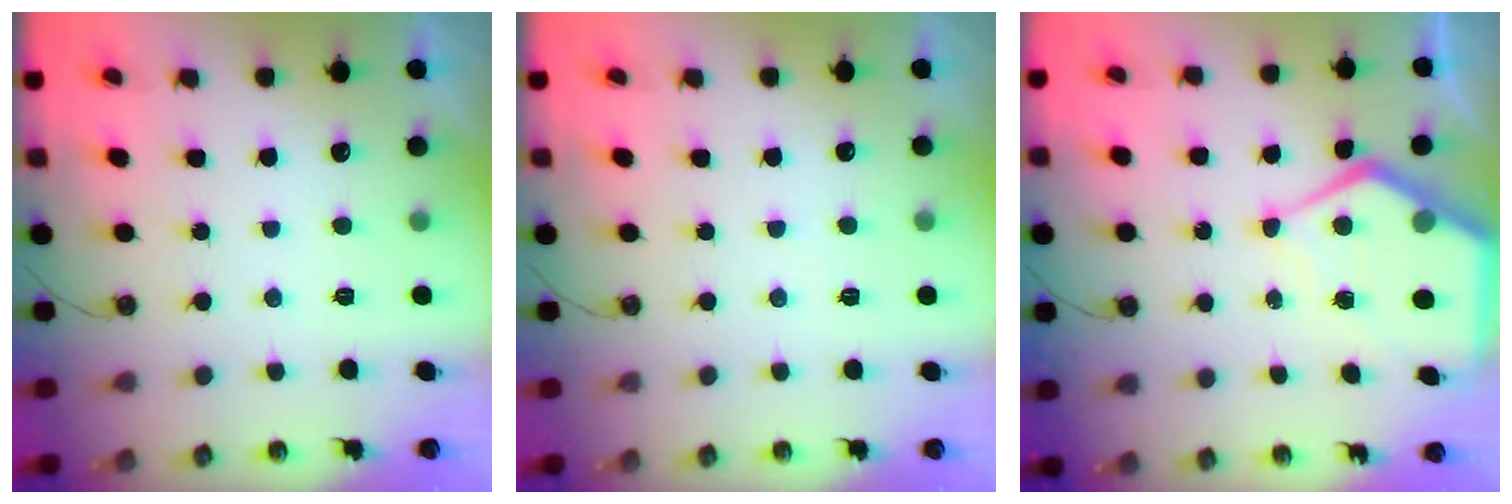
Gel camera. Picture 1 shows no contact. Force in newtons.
{"total": 3.3, "press": 3.2, "slide": 0.5}
{"total": 11.6, "press": 11.6, "slide": 1.3}